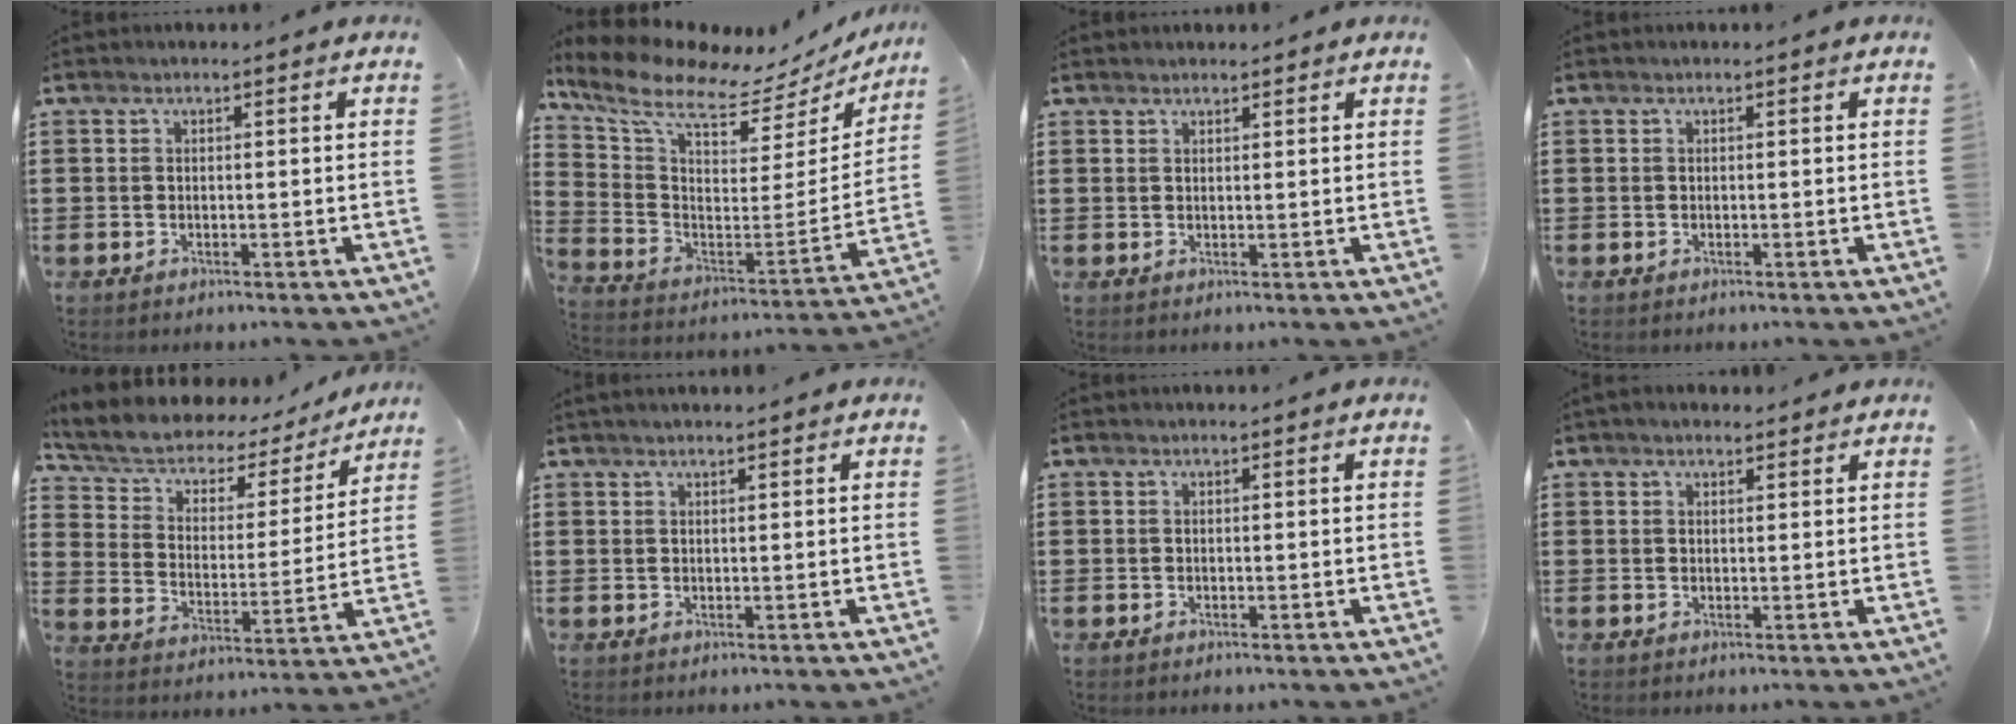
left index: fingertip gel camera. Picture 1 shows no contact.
{"total": 8.9, "force": [7.2, 2.0, 4.9], "torque": [-0.130, -0.061, 0.120]}
{"total": 1.0, "force": [1.0, 0.2, 0.1], "torque": [-0.003, 0.001, 0.019]}
{"total": 0.0}
{"total": 5.0, "force": [4.1, 2.4, 1.4], "torque": [-0.054, -0.032, 0.065]}
{"total": 0.8, "force": [0.7, 0.0, 0.4], "torque": [-0.009, 0.001, 0.014]}
{"total": 0.0}
{"total": 1.3, "force": [1.1, 0.5, 0.4], "torque": [-0.011, 0.004, 0.022]}